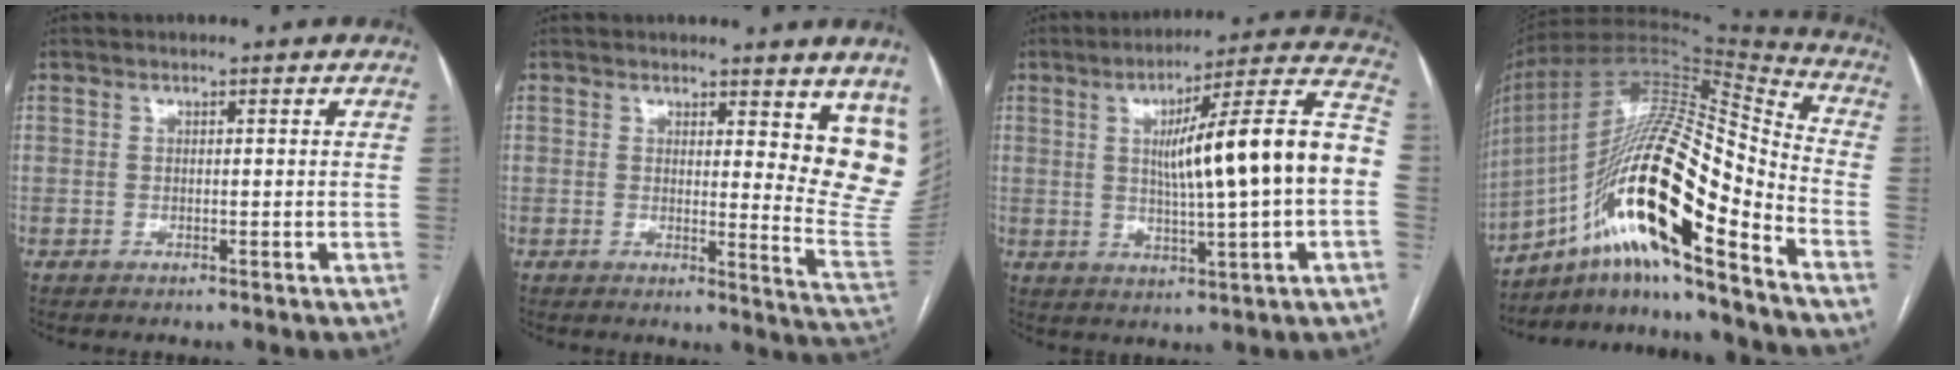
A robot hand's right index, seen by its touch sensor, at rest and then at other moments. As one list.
[{"total": 10.6, "force": [7.0, 3.0, 7.4], "torque": [-0.071, -0.042, 0.061]}, {"total": 17.9, "force": [0.3, 0.8, 17.9], "torque": [-0.268, 0.026, 0.002]}, {"total": 24.3, "force": [-12.5, 3.8, 20.5], "torque": [-0.385, -0.001, -0.221]}]